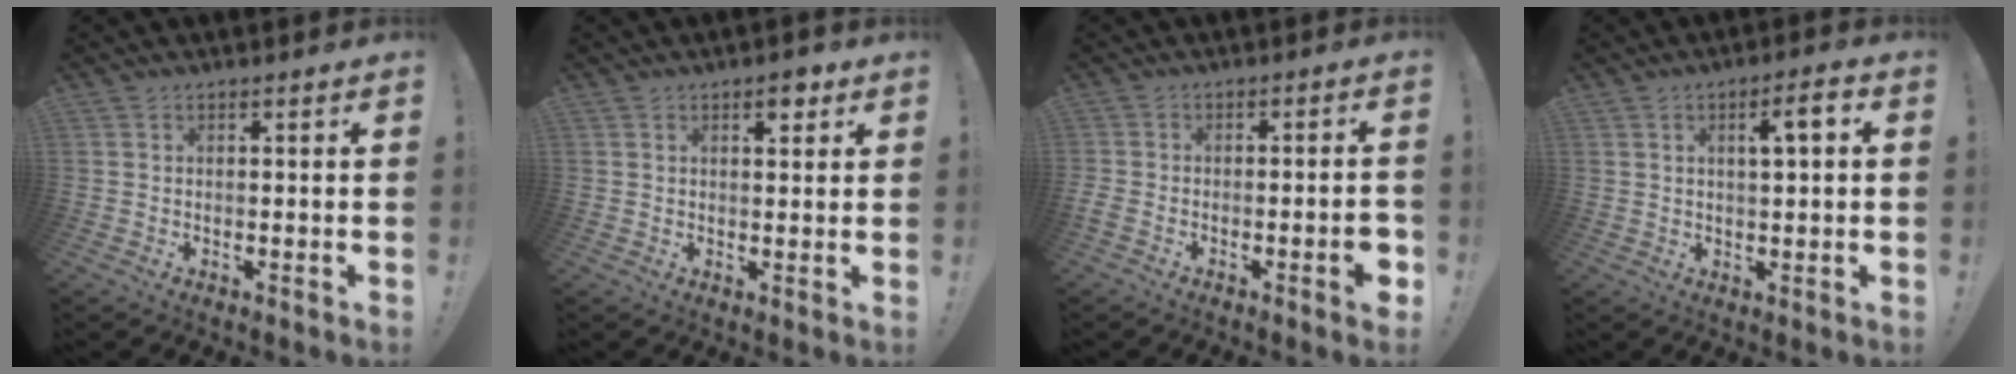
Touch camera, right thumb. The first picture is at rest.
{"total": 4.0, "force": [2.5, 1.9, 2.4], "torque": [-0.013, -0.015, 0.037]}
{"total": 5.8, "force": [-3.0, 1.5, 4.8], "torque": [-0.086, 0.008, -0.047]}
{"total": 5.1, "force": [1.5, 0.9, 4.8], "torque": [-0.069, -0.004, 0.018]}